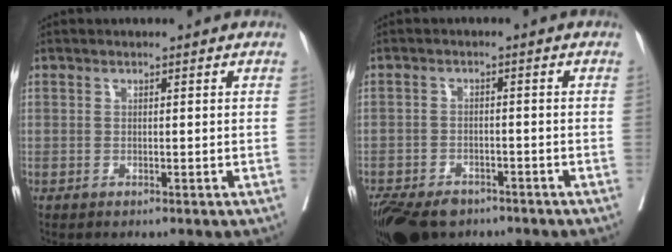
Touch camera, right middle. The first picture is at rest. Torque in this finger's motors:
{"motor_torque": [1.04, -1.10, 0.23, 0.12]}